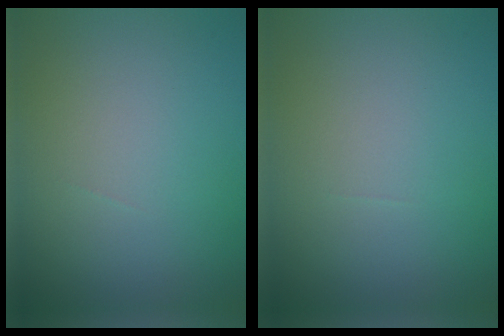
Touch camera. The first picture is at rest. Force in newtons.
{"total": 0.0}